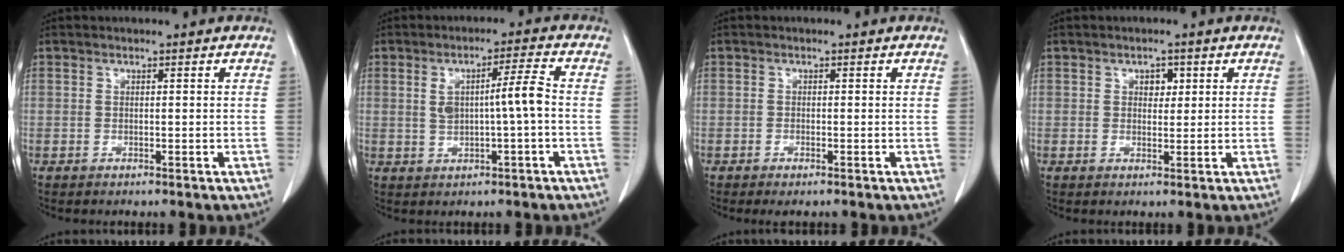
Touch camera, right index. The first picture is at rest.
{"total": 5.9, "force": [0.1, 0.3, 5.9], "torque": [-0.104, 0.011, 0.007]}
{"total": 1.2, "force": [-0.8, 0.2, 0.9], "torque": [-0.018, -0.004, -0.009]}
{"total": 2.1, "force": [0.8, 1.4, 1.3], "torque": [-0.015, 0.001, 0.010]}